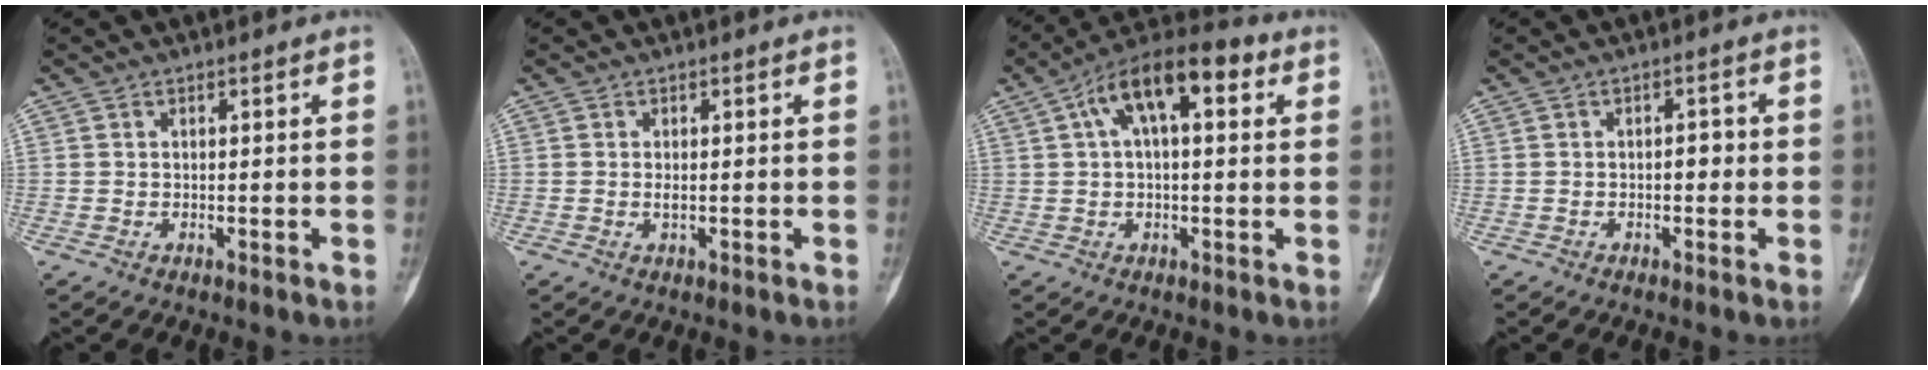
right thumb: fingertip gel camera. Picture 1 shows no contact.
{"total": 0.8, "force": [0.0, 0.4, 0.7], "torque": [-0.016, -0.001, 0.000]}
{"total": 13.2, "force": [4.4, 5.9, 10.9], "torque": [-0.171, 0.038, 0.062]}
{"total": 2.1, "force": [-0.3, 1.4, 1.6], "torque": [-0.008, 0.007, -0.008]}